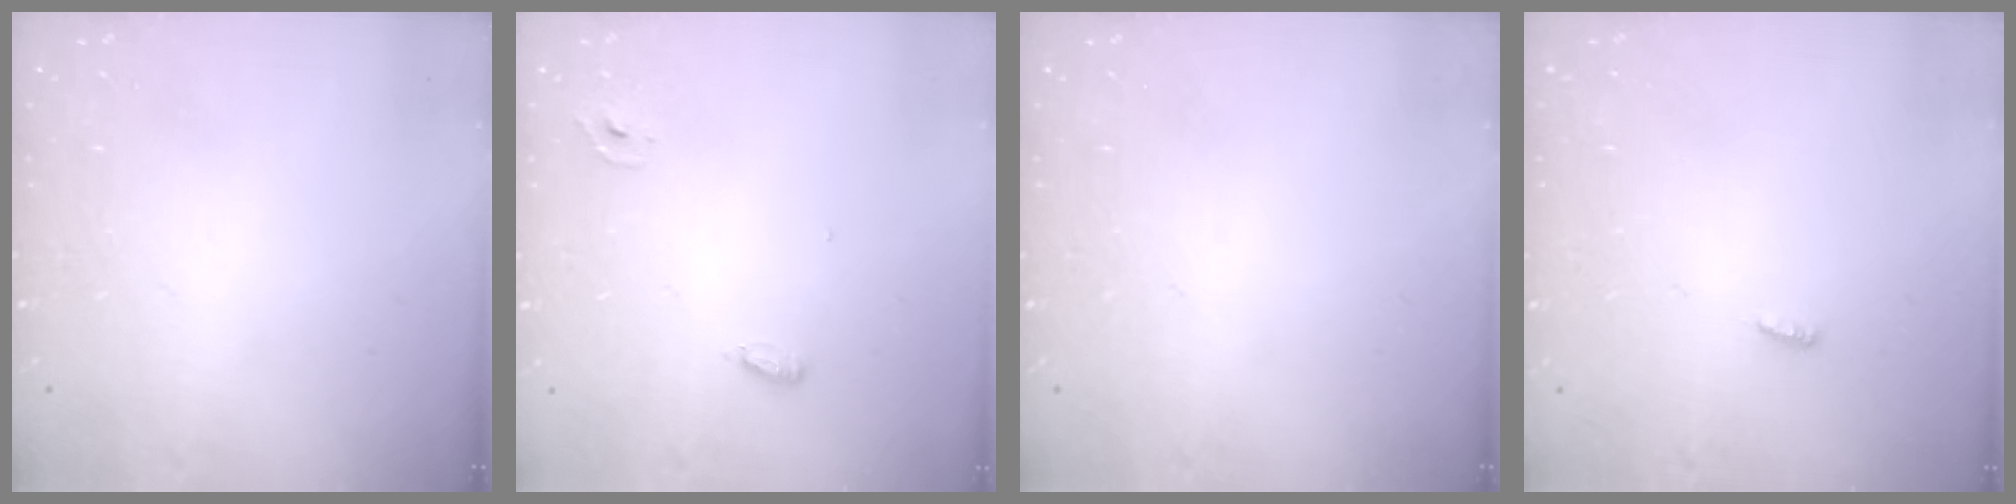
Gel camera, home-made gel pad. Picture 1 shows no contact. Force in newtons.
{"total": 3.5, "press": 3.2, "slide": 1.4}
{"total": 0.0}
{"total": 3.0, "press": 2.9, "slide": 0.8}